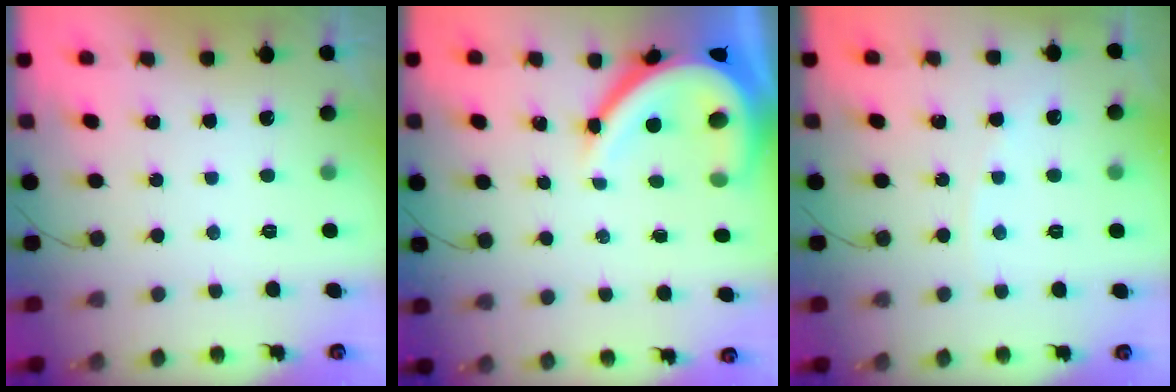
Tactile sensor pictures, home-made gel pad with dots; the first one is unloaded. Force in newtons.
{"total": 13.8, "press": 13.7, "slide": 1.5}
{"total": 2.8, "press": 2.8, "slide": 0.3}